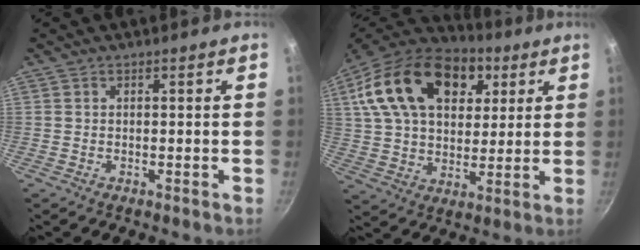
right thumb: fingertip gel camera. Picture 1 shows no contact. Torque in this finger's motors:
{"motor_torque": [0.39, 2.90, 0.56, -0.11, 0.22]}